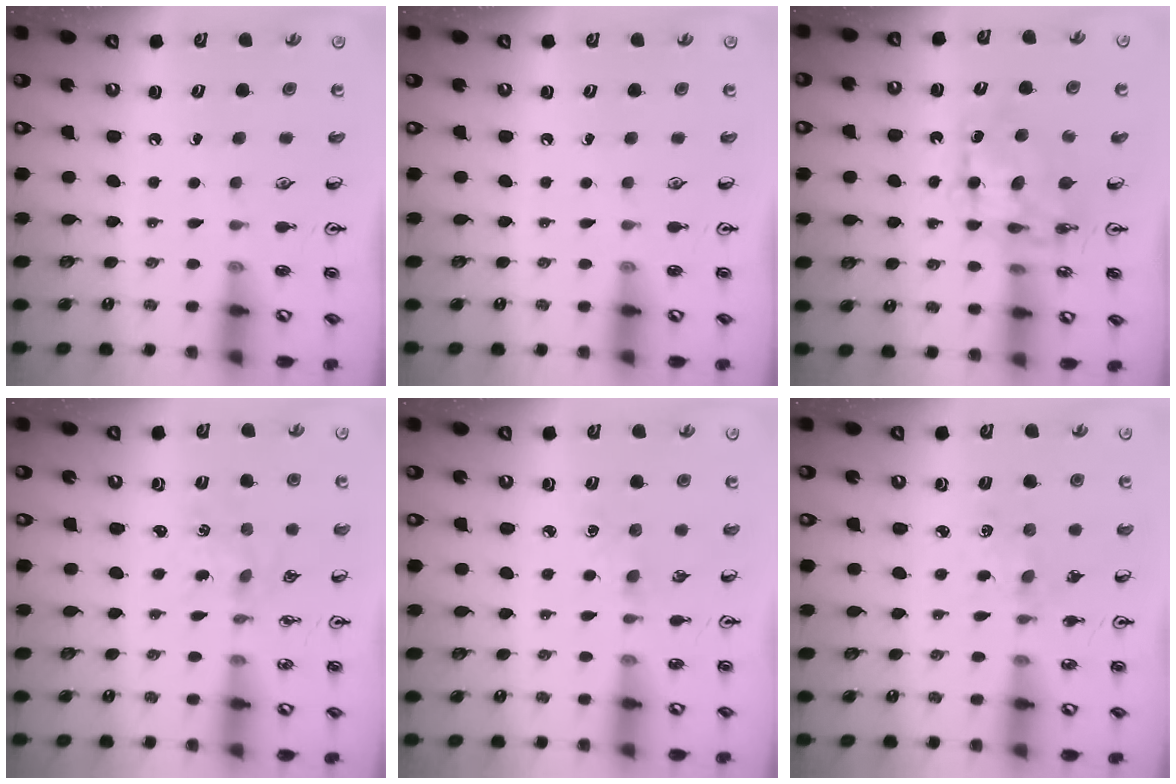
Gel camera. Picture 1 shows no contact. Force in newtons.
{"total": 0.0}
{"total": 8.6, "press": 8.5, "slide": 0.7}
{"total": 0.7, "press": 0.7, "slide": 0.1}
{"total": 2.7, "press": 2.7, "slide": 0.4}
{"total": 1.8, "press": 1.8, "slide": 0.3}